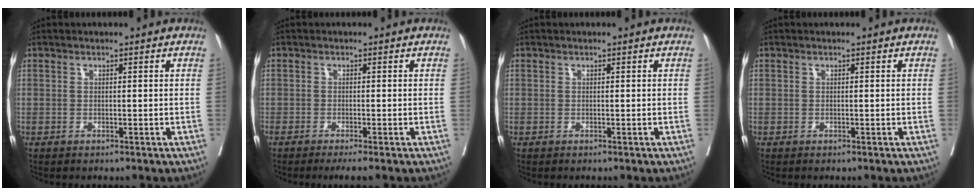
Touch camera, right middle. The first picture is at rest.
{"total": 2.8, "force": [-2.1, -0.1, 1.8], "torque": [-0.024, -0.008, -0.035]}
{"total": 0.0}
{"total": 0.0}